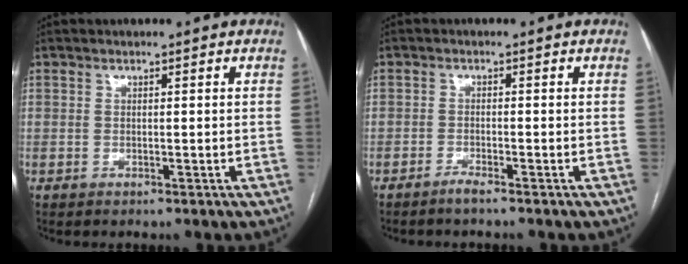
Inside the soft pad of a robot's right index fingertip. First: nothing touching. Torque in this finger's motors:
{"motor_torque": [-0.22, -0.17, 0.09, 0.02]}